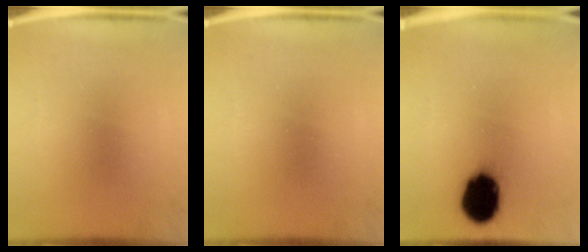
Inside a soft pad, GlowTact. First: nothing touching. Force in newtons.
{"total": 0.0}
{"total": 14.5}